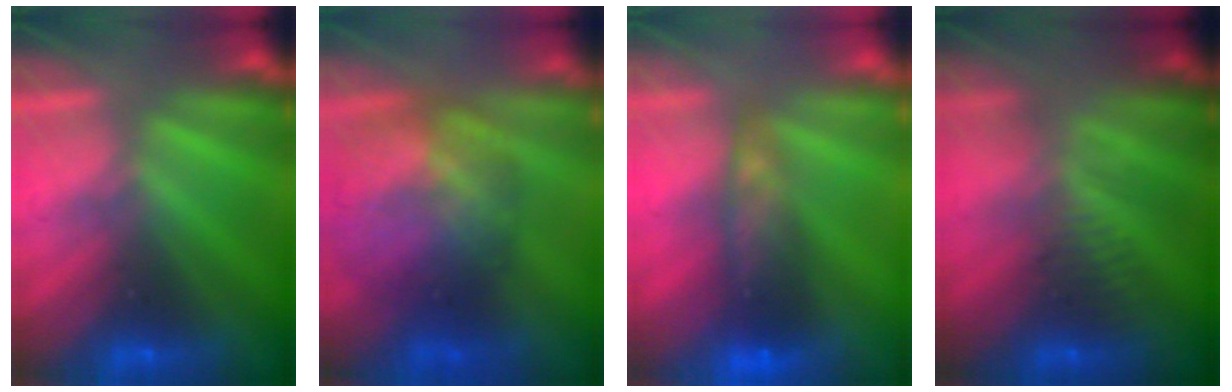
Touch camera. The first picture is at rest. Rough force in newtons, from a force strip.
{"total": 6.1}
{"total": 9.0}
{"total": 2.7}